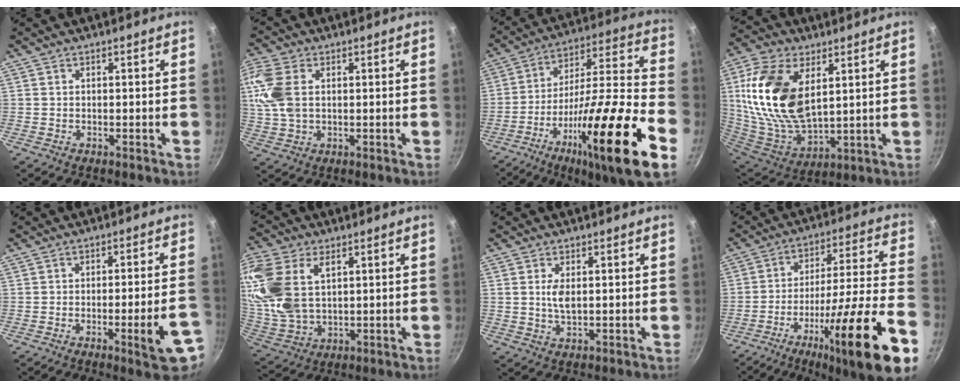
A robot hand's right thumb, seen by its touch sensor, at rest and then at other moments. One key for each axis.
{"total": 9.5, "fx": 2.0, "fy": 6.1, "fz": 7.0, "tx": -0.153, "ty": 0.006, "tz": 0.037}
{"total": 29.9, "fx": -12.7, "fy": 6.2, "fz": 26.4, "tx": -0.391, "ty": 0.047, "tz": -0.210}
{"total": 21.5, "fx": 5.8, "fy": 12.1, "fz": 16.8, "tx": -0.328, "ty": -0.026, "tz": 0.119}
{"total": 9.8, "fx": -4.0, "fy": 1.7, "fz": 8.8, "tx": -0.106, "ty": 0.022, "tz": -0.046}
{"total": 18.3, "fx": 5.6, "fy": 11.5, "fz": 13.1, "tx": -0.279, "ty": -0.014, "tz": 0.121}
{"total": 3.5, "fx": 0.7, "fy": 1.6, "fz": 3.1, "tx": -0.056, "ty": -0.005, "tz": 0.015}
{"total": 26.3, "fx": -12.5, "fy": 3.5, "fz": 22.9, "tx": -0.316, "ty": 0.043, "tz": -0.198}